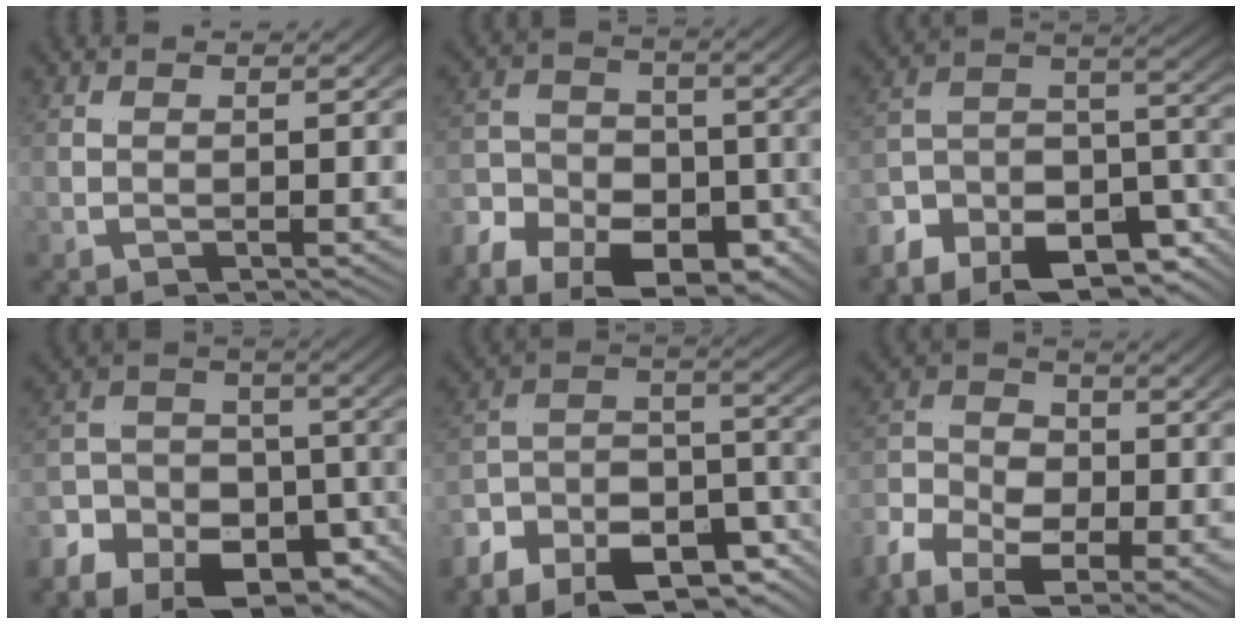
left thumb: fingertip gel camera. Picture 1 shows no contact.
{"total": 7.8, "force": [-3.0, 4.2, 5.8], "torque": [-0.081, 0.000, -0.069]}
{"total": 4.9, "force": [-3.4, 0.7, 3.5], "torque": [-0.071, 0.024, -0.075]}
{"total": 8.7, "force": [-4.3, 4.8, 5.9], "torque": [-0.086, -0.006, -0.086]}
{"total": 4.9, "force": [-3.5, 0.4, 3.4], "torque": [-0.068, 0.027, -0.078]}
{"total": 5.6, "force": [-0.6, 2.3, 5.1], "torque": [-0.082, 0.026, -0.041]}